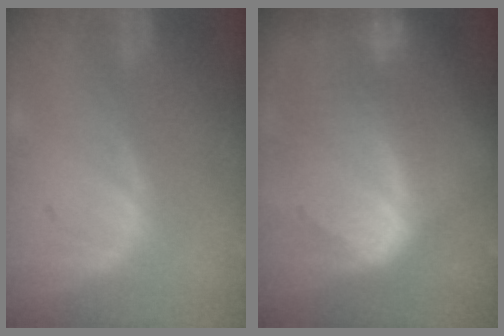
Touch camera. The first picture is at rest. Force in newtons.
{"total": 10.6, "press": 9.1, "slide": 5.4}